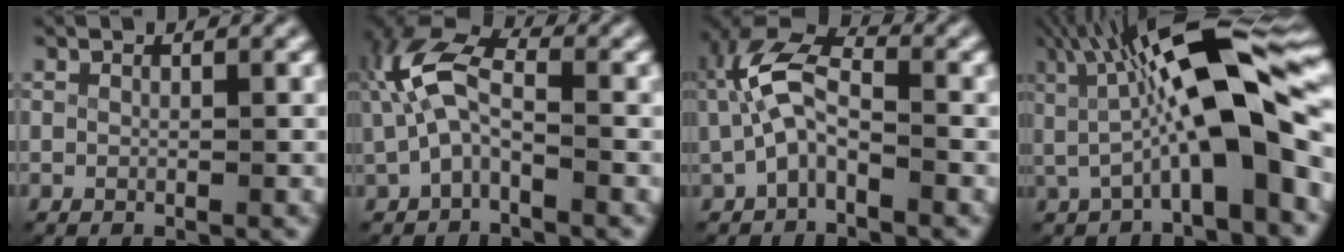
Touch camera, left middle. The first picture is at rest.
{"total": 6.1, "force": [0.3, 4.1, 4.6], "torque": [-0.108, -0.008, 0.001]}
{"total": 6.2, "force": [0.2, 4.2, 4.5], "torque": [-0.100, -0.009, -0.003]}
{"total": 11.1, "force": [1.4, 3.7, 10.4], "torque": [-0.164, 0.023, 0.021]}